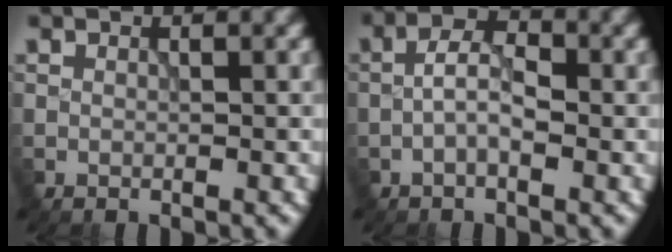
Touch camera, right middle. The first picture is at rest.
{"total": 3.3, "force": [-0.8, 1.5, 2.8], "torque": [-0.052, 0.007, -0.020]}